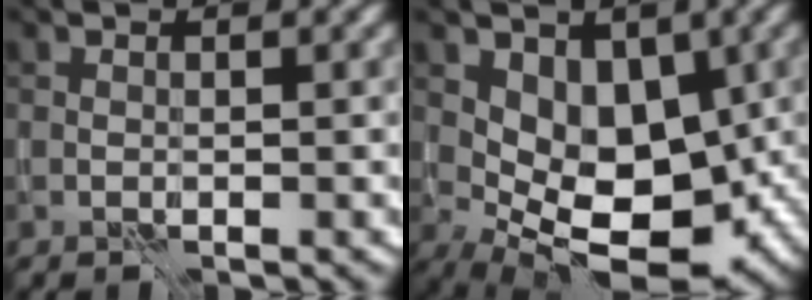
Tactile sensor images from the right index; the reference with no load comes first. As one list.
[{"total": 8.2, "force": [0.2, 5.2, 6.3], "torque": [-0.085, -0.016, 0.008]}]